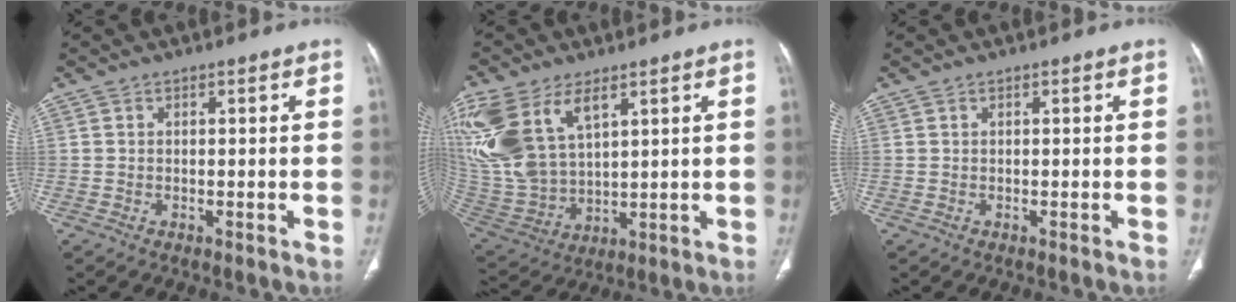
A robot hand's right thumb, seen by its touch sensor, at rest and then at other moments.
{"total": 21.5, "force": [9.9, 12.3, 14.6], "torque": [-0.340, -0.012, 0.209]}
{"total": 0.0}